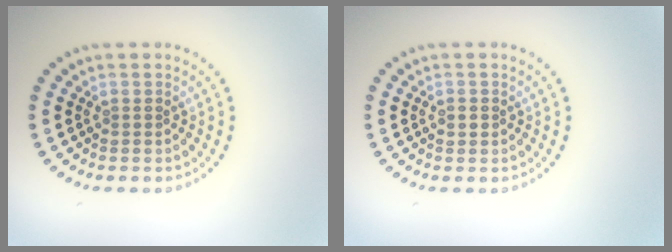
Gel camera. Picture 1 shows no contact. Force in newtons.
{"total": 1.2, "press": 1.2, "slide": 0.1}